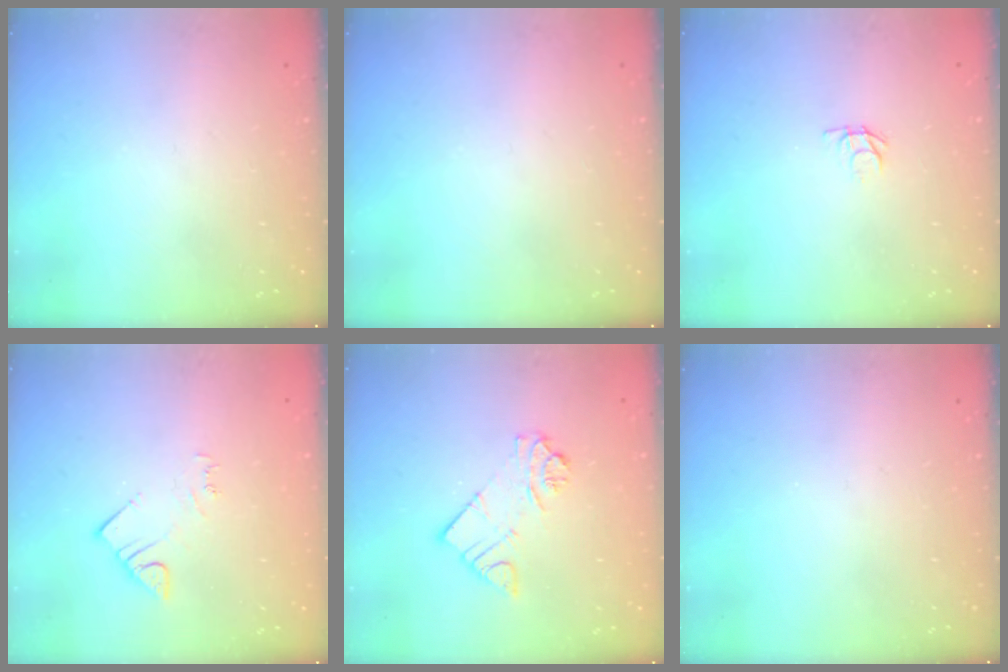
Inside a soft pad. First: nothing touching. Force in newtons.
{"total": 0.0}
{"total": 2.7, "press": 2.7, "slide": 0.3}
{"total": 4.4, "press": 4.4, "slide": 0.6}
{"total": 7.8, "press": 7.8, "slide": 0.8}
{"total": 0.0}